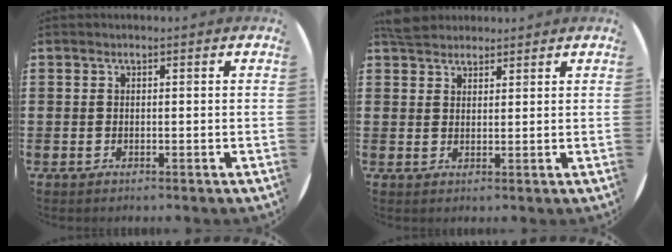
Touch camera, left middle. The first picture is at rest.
{"total": 3.4, "force": [3.2, 1.2, 0.5], "torque": [-0.008, 0.000, 0.060]}